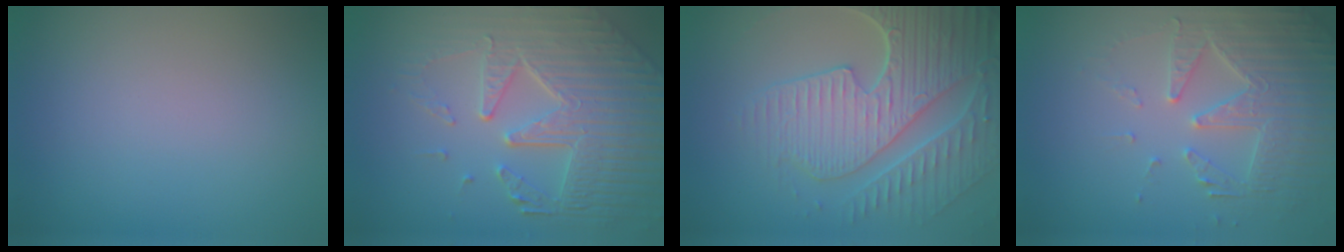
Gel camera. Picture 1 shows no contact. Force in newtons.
{"total": 8.8, "press": 6.1, "slide": 6.4}
{"total": 8.4, "press": 6.1, "slide": 5.8}
{"total": 4.8, "press": 4.1, "slide": 2.5}